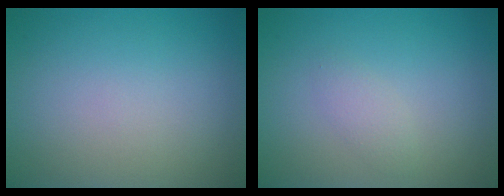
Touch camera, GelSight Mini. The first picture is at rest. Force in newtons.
{"total": 1.2, "press": 1.2, "slide": 0.0}